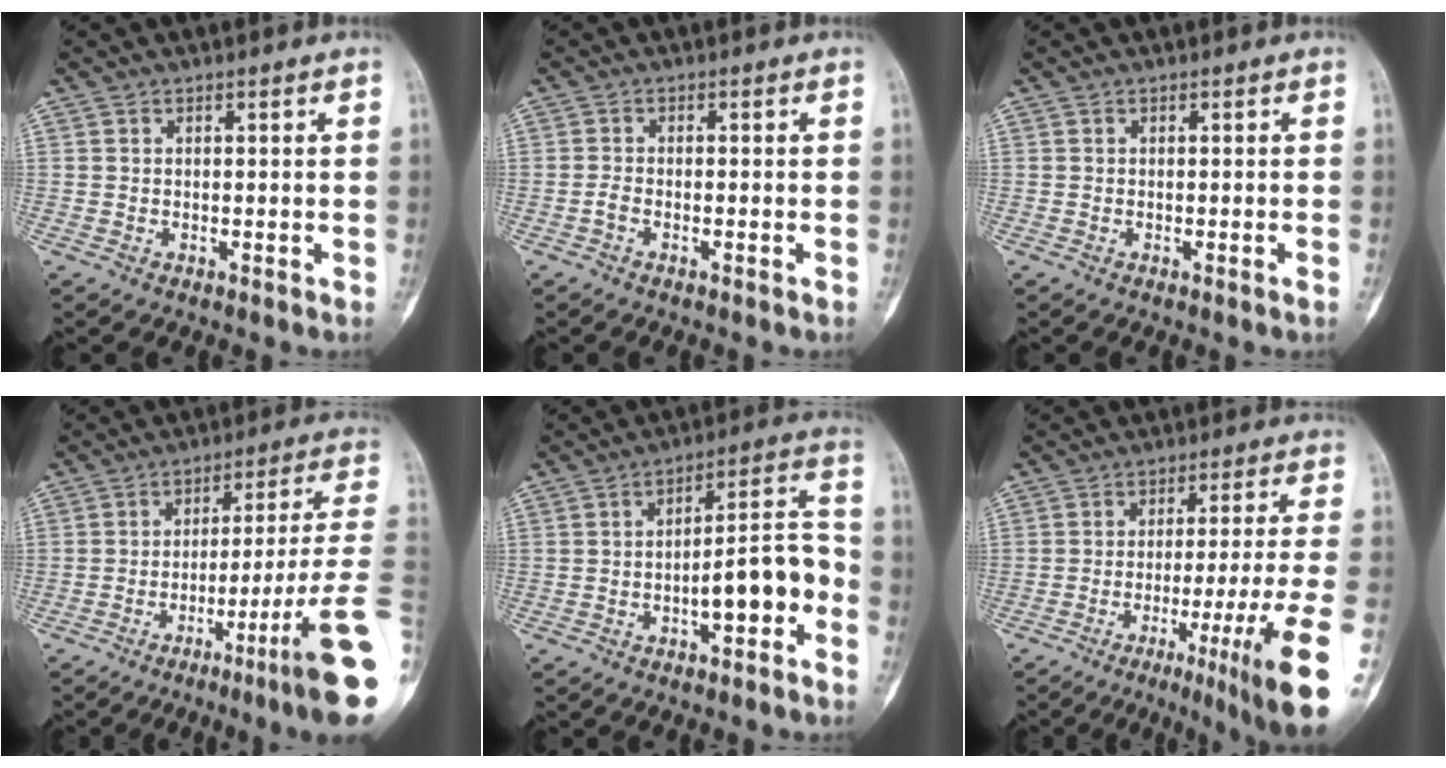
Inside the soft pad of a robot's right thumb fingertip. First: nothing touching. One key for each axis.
{"total": 1.1, "fx": -0.7, "fy": 0.4, "fz": 0.7, "tx": -0.018, "ty": 0.005, "tz": -0.016}
{"total": 0.6, "fx": -0.2, "fy": -0.1, "fz": 0.5, "tx": -0.009, "ty": 0.001, "tz": -0.002}
{"total": 18.6, "fx": -7.6, "fy": -0.4, "fz": 17.0, "tx": -0.212, "ty": 0.035, "tz": -0.117}
{"total": 11.7, "fx": -3.8, "fy": 4.0, "fz": 10.3, "tx": -0.142, "ty": 0.049, "tz": -0.057}
{"total": 17.8, "fx": -7.6, "fy": 0.3, "fz": 16.1, "tx": -0.203, "ty": 0.007, "tz": -0.108}